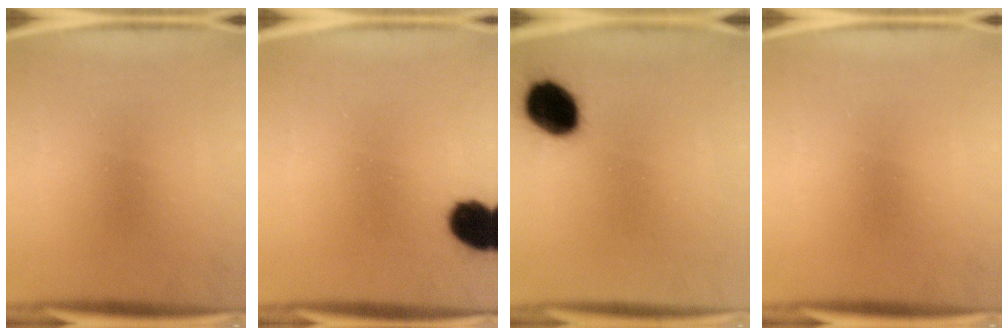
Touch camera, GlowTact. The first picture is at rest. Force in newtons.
{"total": 8.9}
{"total": 12.4}
{"total": 0.0}